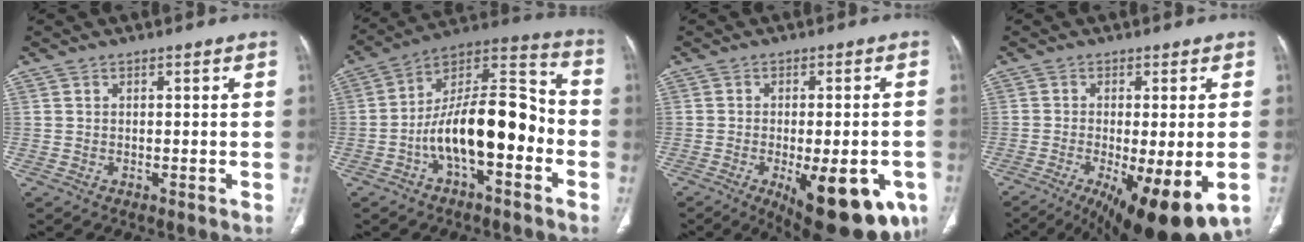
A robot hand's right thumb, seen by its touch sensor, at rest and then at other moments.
{"total": 18.4, "force": [-4.9, 8.3, 15.7], "torque": [-0.244, 0.066, -0.087]}
{"total": 18.7, "force": [-7.5, 7.2, 15.5], "torque": [-0.152, -0.002, -0.085]}
{"total": 16.0, "force": [-6.5, 4.4, 13.9], "torque": [-0.198, -0.025, -0.091]}